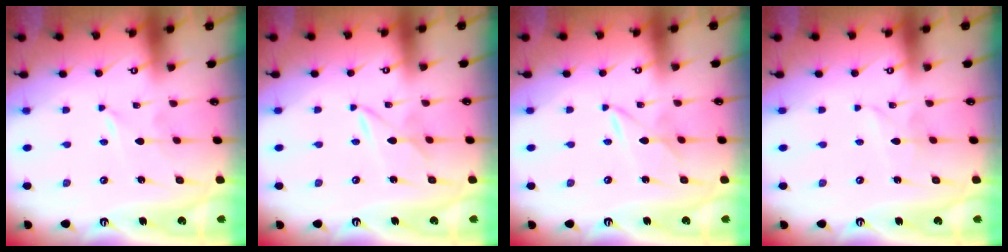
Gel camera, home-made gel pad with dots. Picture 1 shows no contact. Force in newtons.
{"total": 2.3, "press": 2.3, "slide": 0.2}
{"total": 2.3, "press": 2.3, "slide": 0.2}
{"total": 2.3, "press": 2.3, "slide": 0.1}